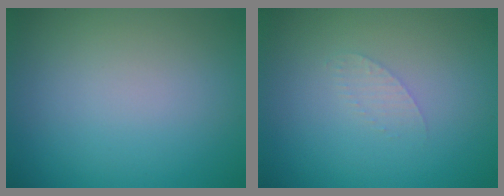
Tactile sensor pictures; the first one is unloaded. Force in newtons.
{"total": 1.0, "press": 1.0, "slide": 0.1}